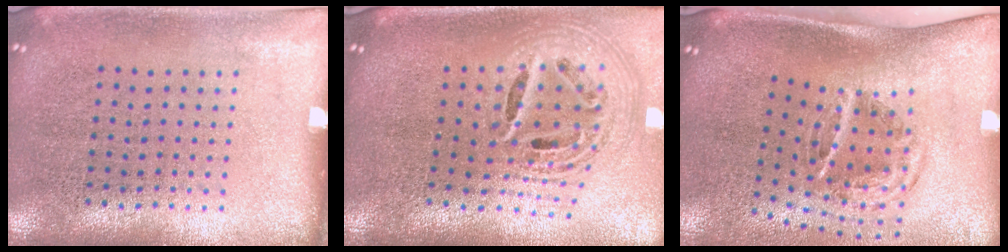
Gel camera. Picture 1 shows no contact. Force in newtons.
{"total": 2.5, "press": 1.8, "slide": 1.7}
{"total": 2.1, "press": 1.2, "slide": 1.7}